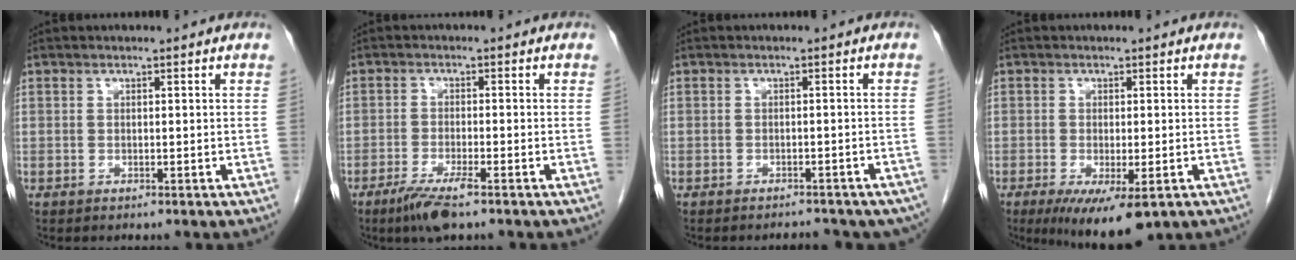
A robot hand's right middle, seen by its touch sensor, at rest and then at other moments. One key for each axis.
{"total": 5.1, "fx": -3.4, "fy": 0.4, "fz": 3.8, "tx": -0.078, "ty": -0.012, "tz": -0.061}
{"total": 8.8, "fx": -7.8, "fy": 3.0, "fz": 2.9, "tx": -0.034, "ty": 0.003, "tz": -0.078}
{"total": 8.5, "fx": -4.9, "fy": 2.2, "fz": 6.6, "tx": -0.100, "ty": -0.023, "tz": -0.074}